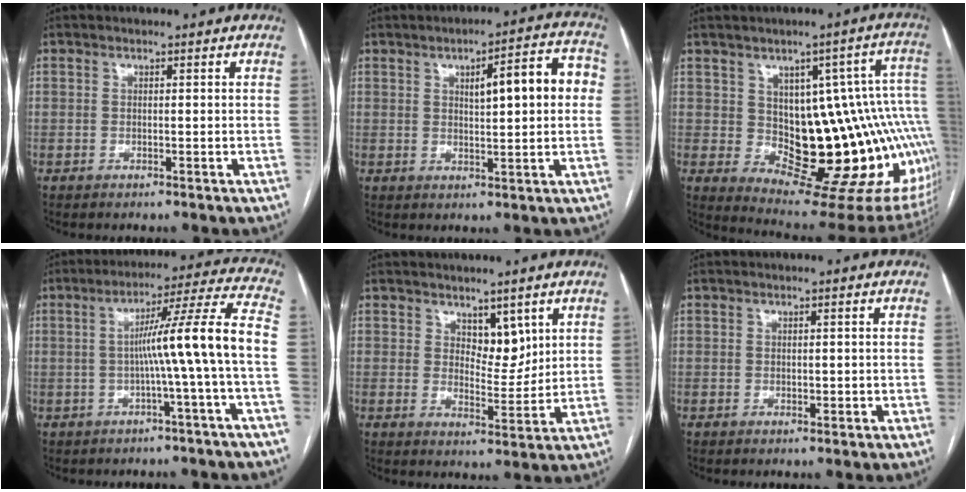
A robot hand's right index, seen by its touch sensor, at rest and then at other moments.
{"total": 9.9, "force": [1.8, 2.0, 9.5], "torque": [-0.127, 0.027, 0.024]}
{"total": 19.9, "force": [-0.4, 6.6, 18.7], "torque": [-0.159, 0.027, 0.015]}
{"total": 11.3, "force": [-1.6, -2.3, 11.0], "torque": [-0.158, 0.022, -0.022]}
{"total": 5.0, "force": [2.8, 2.6, 3.2], "torque": [-0.044, -0.006, 0.051]}
{"total": 1.2, "force": [0.0, 1.0, 0.6], "torque": [-0.009, 0.004, 0.002]}